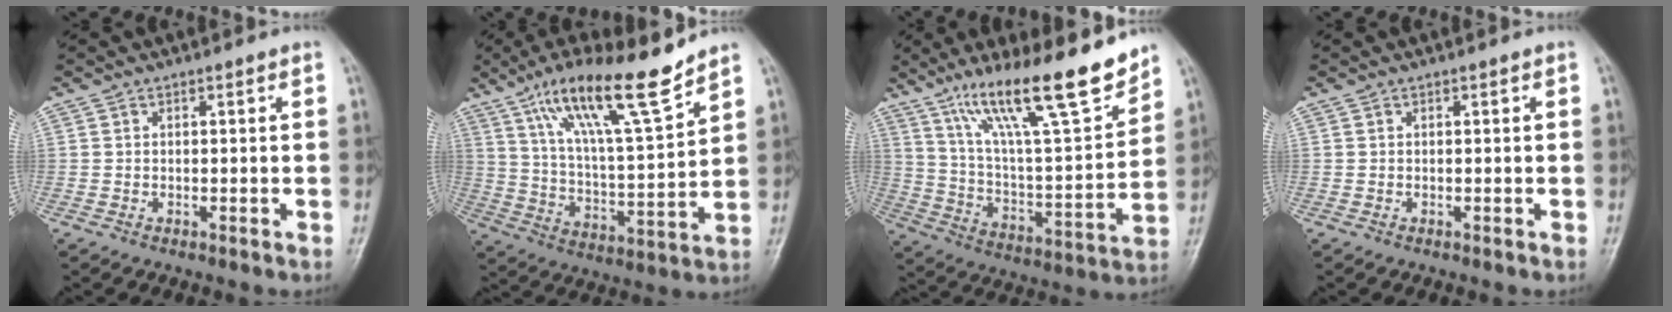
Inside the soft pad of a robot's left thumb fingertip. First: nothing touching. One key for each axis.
{"total": 17.2, "fx": 12.0, "fy": 2.4, "fz": 12.2, "tx": -0.198, "ty": -0.059, "tz": 0.214}
{"total": 21.2, "fx": 15.0, "fy": 3.5, "fz": 14.6, "tx": -0.219, "ty": -0.070, "tz": 0.260}
{"total": 0.0}